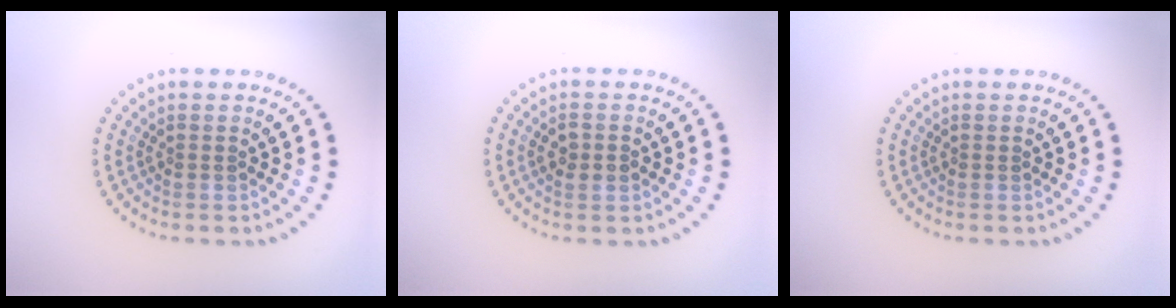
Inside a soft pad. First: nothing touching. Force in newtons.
{"total": 1.5, "press": 1.4, "slide": 0.3}
{"total": 0.0}